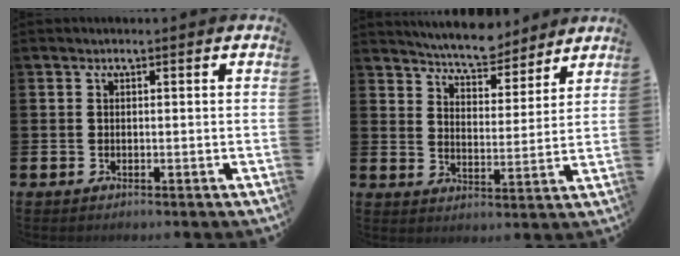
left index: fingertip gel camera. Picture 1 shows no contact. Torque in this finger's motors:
{"motor_torque": [0.48, -1.66, 0.40, 0.08]}